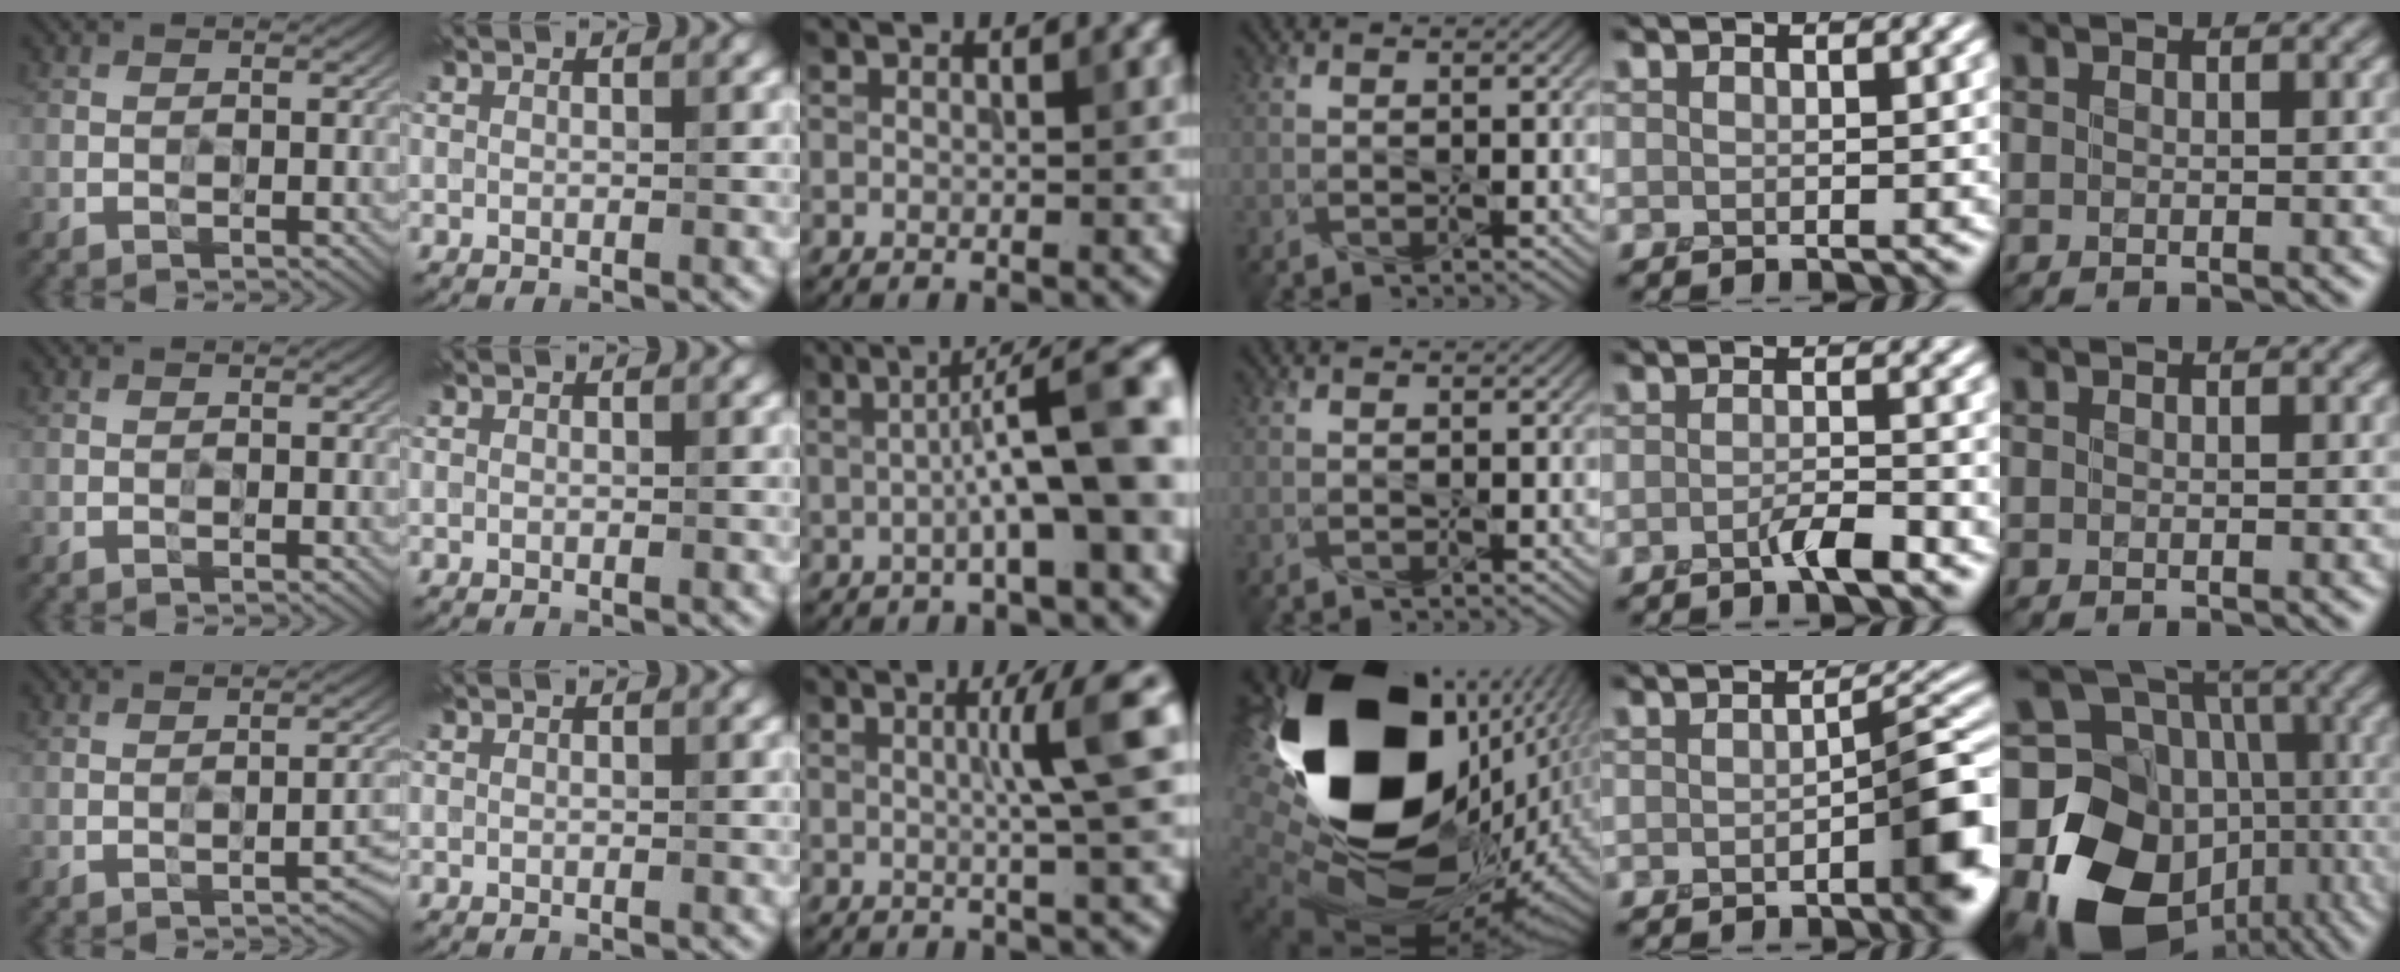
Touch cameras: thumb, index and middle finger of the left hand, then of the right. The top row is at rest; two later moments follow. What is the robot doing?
{"motion": "screw", "object": "spray bottle"}